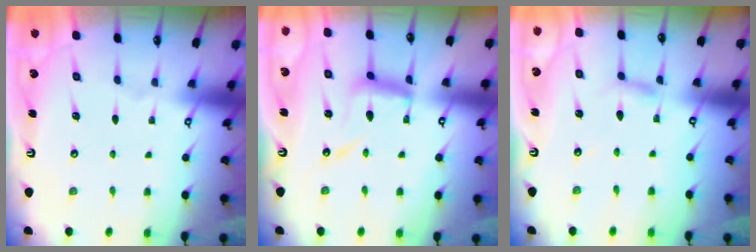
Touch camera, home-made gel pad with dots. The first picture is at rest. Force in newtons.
{"total": 12.5, "press": 12.4, "slide": 0.9}
{"total": 2.1, "press": 2.1, "slide": 0.2}